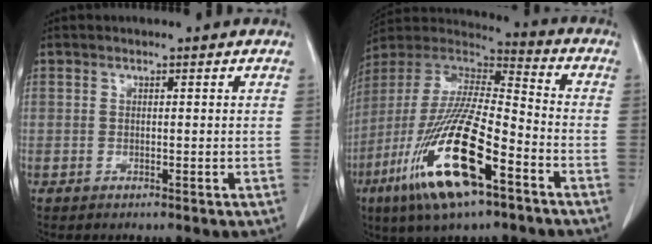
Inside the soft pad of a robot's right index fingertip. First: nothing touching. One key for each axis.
{"total": 21.3, "fx": -9.9, "fy": 4.2, "fz": 18.4, "tx": -0.392, "ty": -0.039, "tz": -0.181}